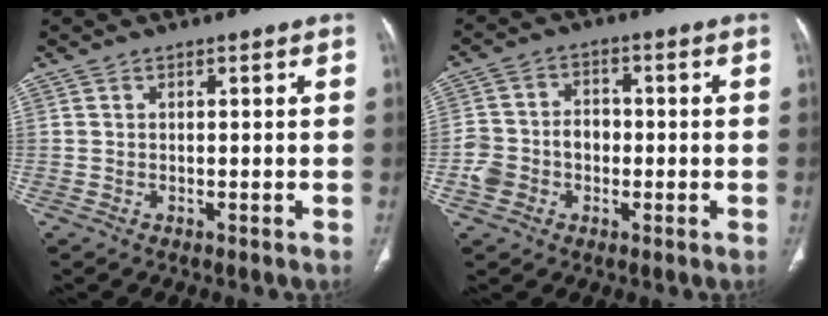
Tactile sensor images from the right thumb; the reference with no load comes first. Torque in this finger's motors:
{"motor_torque": [0.70, 0.59, 0.67, -0.09, 0.02]}